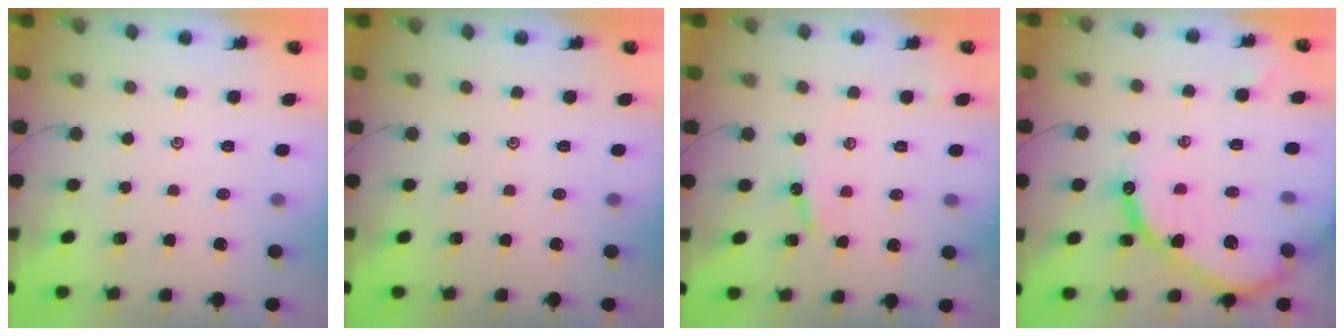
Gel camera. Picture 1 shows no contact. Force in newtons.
{"total": 0.0}
{"total": 6.6, "press": 6.6, "slide": 0.7}
{"total": 16.9, "press": 16.9, "slide": 1.1}